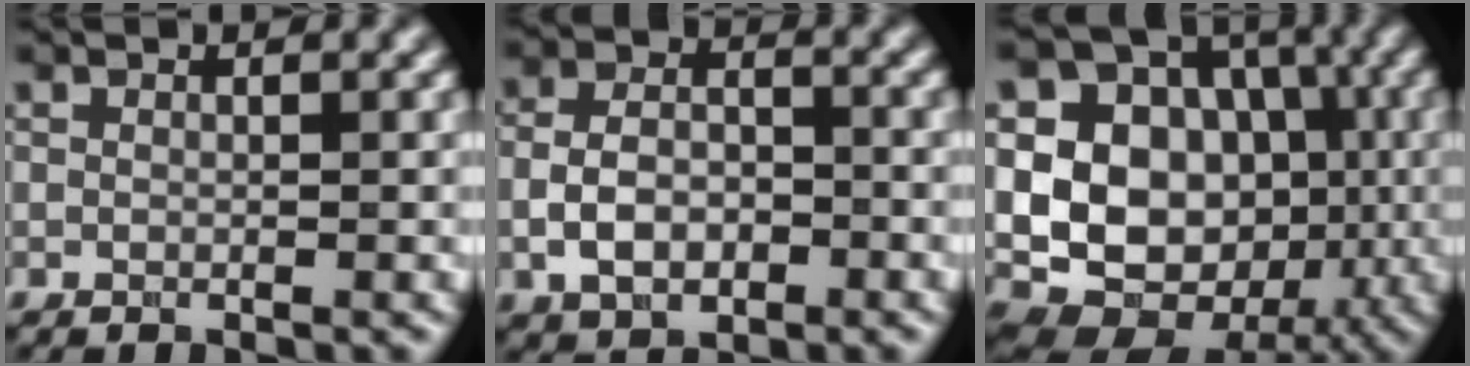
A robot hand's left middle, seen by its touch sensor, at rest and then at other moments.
{"total": 4.4, "force": [-1.3, 2.8, 3.1], "torque": [-0.061, 0.001, -0.029]}
{"total": 15.2, "force": [-1.2, 12.8, 8.1], "torque": [-0.146, 0.002, -0.029]}